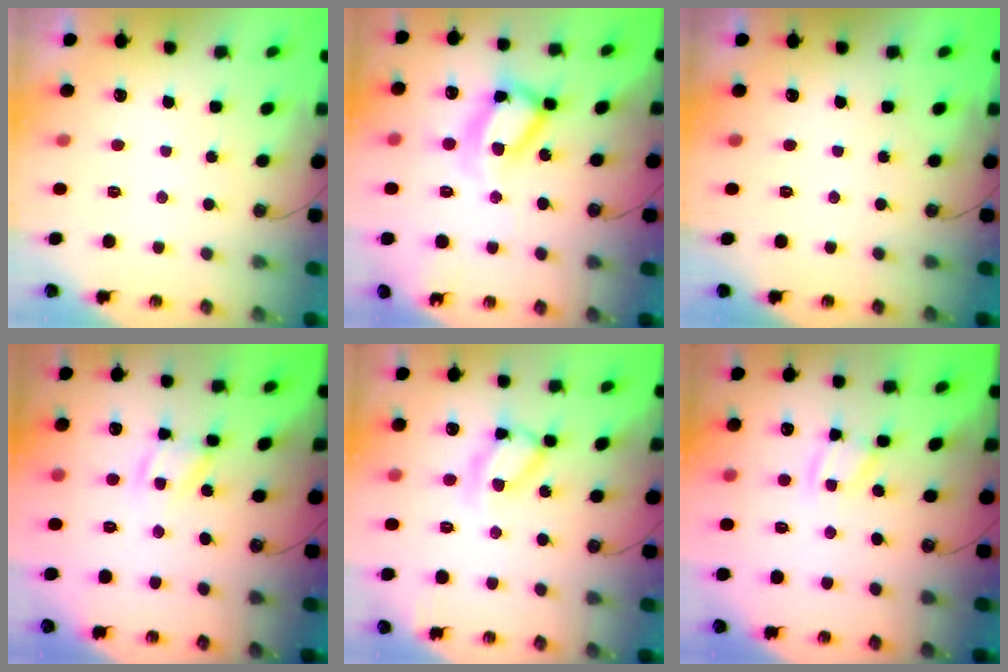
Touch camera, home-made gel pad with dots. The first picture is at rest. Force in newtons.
{"total": 18.5, "press": 18.4, "slide": 1.6}
{"total": 0.0}
{"total": 9.5, "press": 9.4, "slide": 0.6}
{"total": 12.8, "press": 12.7, "slide": 0.9}
{"total": 2.6, "press": 2.6, "slide": 0.1}